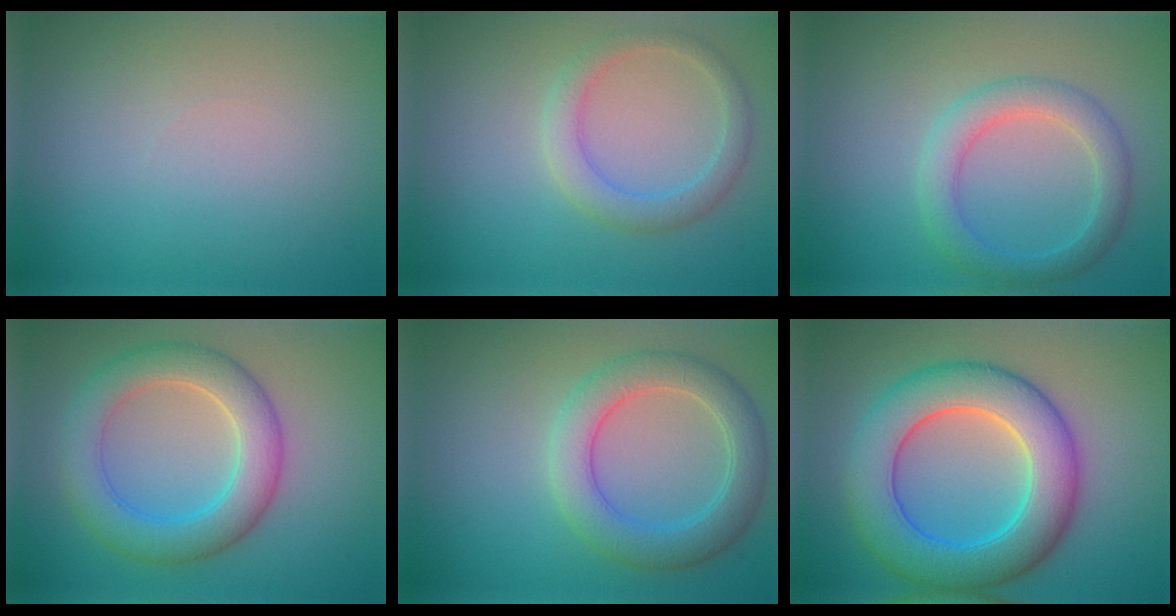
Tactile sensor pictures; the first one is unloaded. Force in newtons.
{"total": 2.7, "press": 2.7, "slide": 0.0}
{"total": 3.4, "press": 3.4, "slide": 0.2}
{"total": 5.7, "press": 5.7, "slide": 0.1}
{"total": 4.9, "press": 4.9, "slide": 0.4}
{"total": 9.1, "press": 9.1, "slide": 0.3}